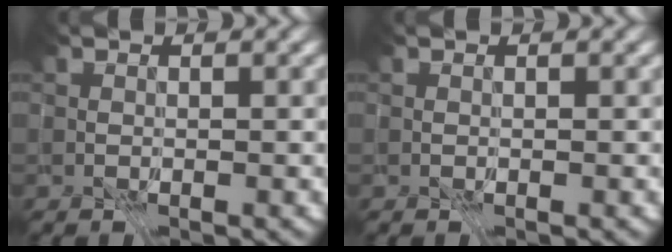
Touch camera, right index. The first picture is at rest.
{"total": 0.0}